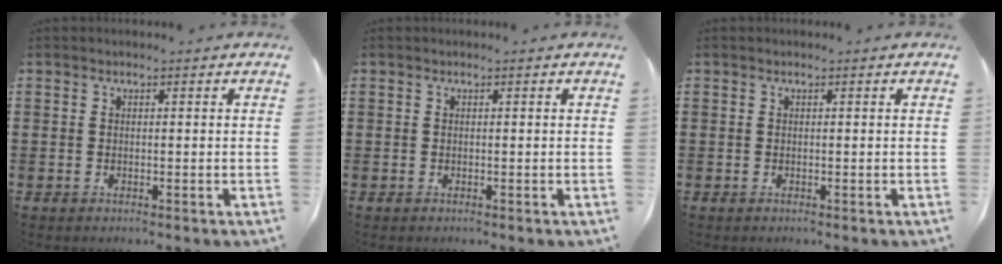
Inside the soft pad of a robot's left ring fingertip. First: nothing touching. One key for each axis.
{"total": 0.0}
{"total": 0.0}